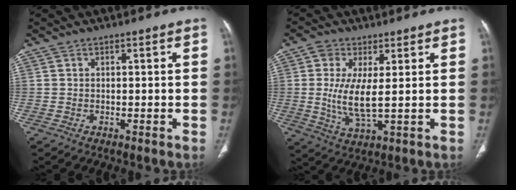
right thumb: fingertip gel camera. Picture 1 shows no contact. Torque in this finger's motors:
{"motor_torque": [0.92, 1.03, 0.03, 0.03, 0.09]}